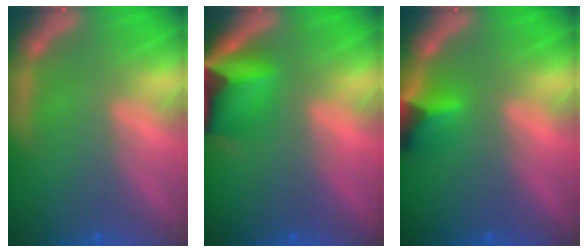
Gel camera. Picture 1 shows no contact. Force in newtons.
{"total": 6.4}
{"total": 2.9}